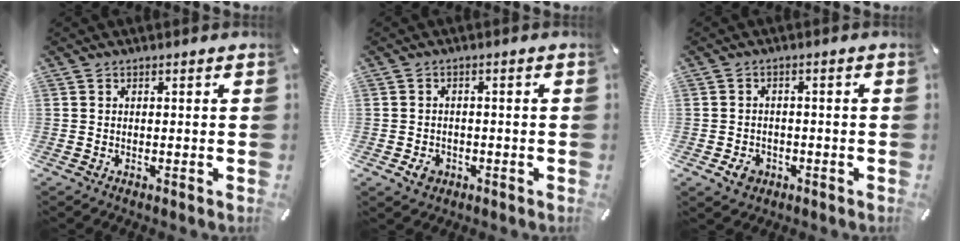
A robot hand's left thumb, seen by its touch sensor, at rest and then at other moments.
{"total": 3.2, "force": [-1.4, 2.6, 1.2], "torque": [-0.019, 0.008, -0.026]}
{"total": 3.8, "force": [-1.7, 3.1, 1.3], "torque": [-0.012, 0.005, -0.032]}